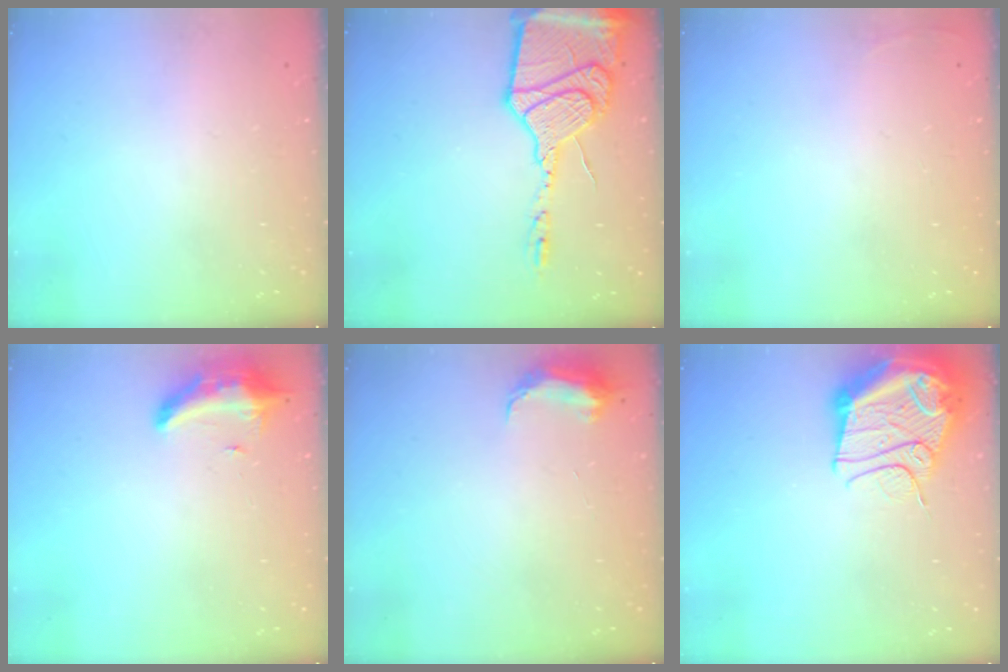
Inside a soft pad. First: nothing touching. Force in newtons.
{"total": 24.1, "press": 21.5, "slide": 10.8}
{"total": 2.7, "press": 2.6, "slide": 1.0}
{"total": 8.3, "press": 8.2, "slide": 1.5}
{"total": 7.0, "press": 6.9, "slide": 0.6}
{"total": 17.5, "press": 17.4, "slide": 1.9}